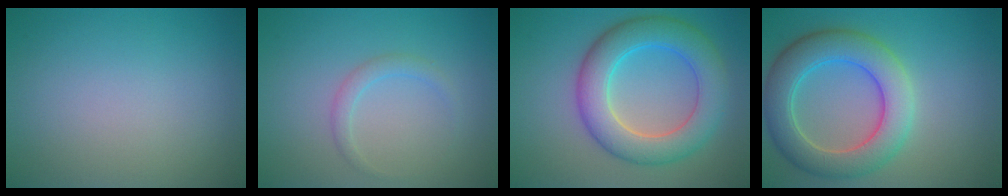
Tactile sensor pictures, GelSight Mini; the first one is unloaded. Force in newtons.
{"total": 1.4, "press": 1.4, "slide": 0.0}
{"total": 7.2, "press": 7.2, "slide": 0.2}
{"total": 7.1, "press": 7.0, "slide": 0.6}